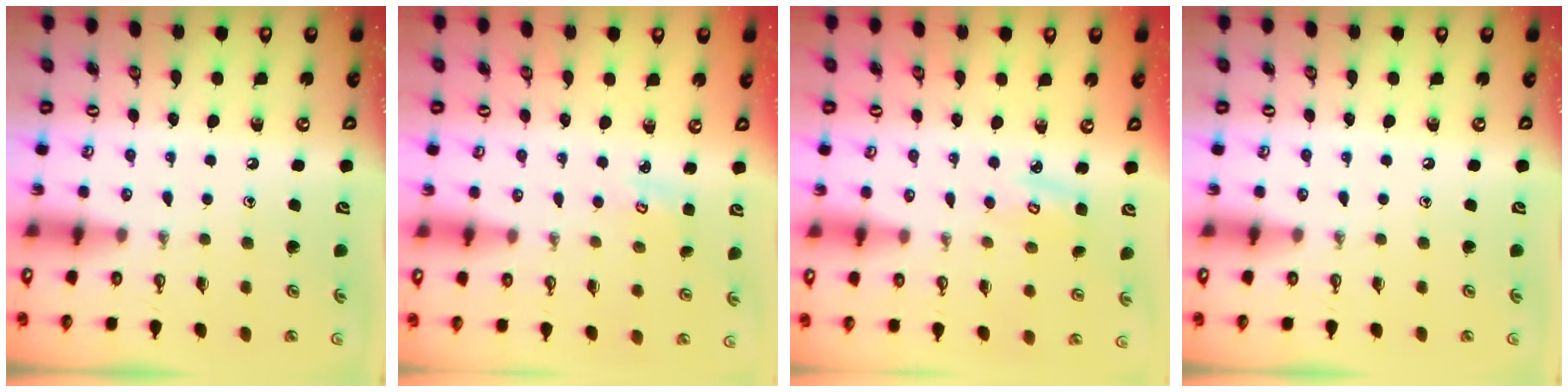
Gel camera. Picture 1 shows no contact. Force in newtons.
{"total": 2.5, "press": 2.5, "slide": 0.2}
{"total": 4.0, "press": 3.9, "slide": 0.4}
{"total": 0.0}